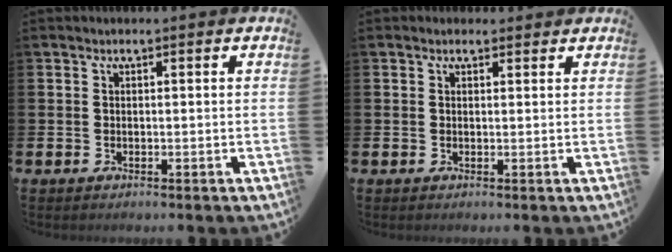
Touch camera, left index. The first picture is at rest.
{"total": 1.1, "force": [0.9, 0.6, 0.1], "torque": [0.011, 0.002, 0.013]}